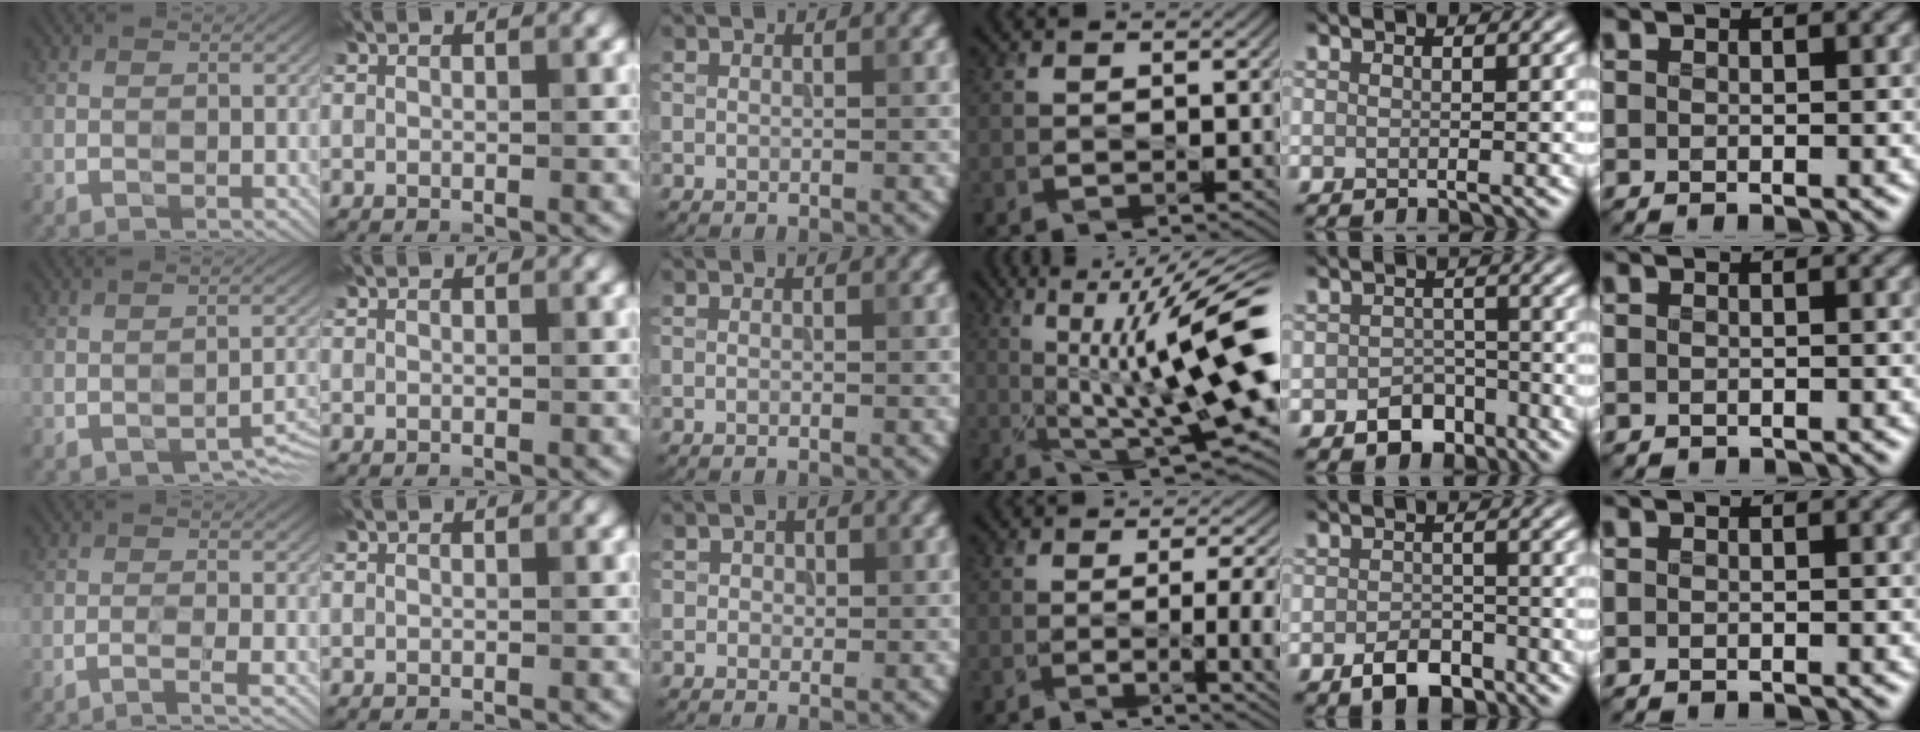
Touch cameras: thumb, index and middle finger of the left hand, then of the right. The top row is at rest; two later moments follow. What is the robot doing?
{"motion": "wipe", "object": "bowl"}